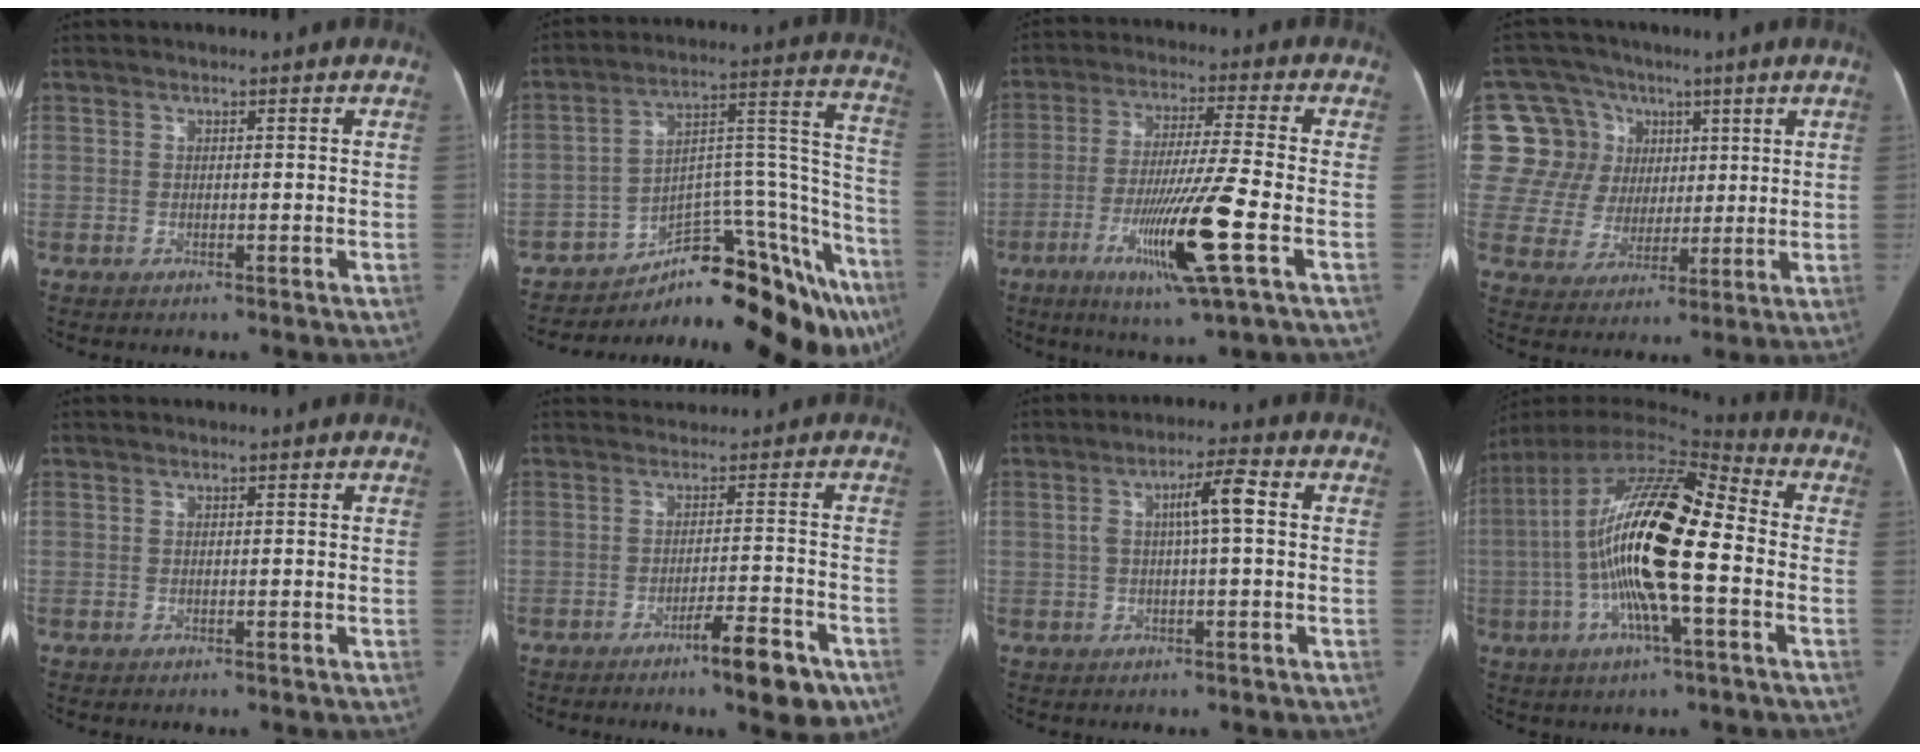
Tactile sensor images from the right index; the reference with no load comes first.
{"total": 22.2, "force": [-17.2, 7.1, 12.0], "torque": [-0.060, 0.077, -0.226]}
{"total": 13.3, "force": [-4.9, -0.7, 12.4], "torque": [-0.232, -0.026, -0.092]}
{"total": 15.6, "force": [5.3, 14.2, 3.7], "torque": [-0.093, 0.067, 0.107]}
{"total": 0.0}
{"total": 6.0, "force": [-3.5, 1.4, 4.7], "torque": [-0.051, 0.001, -0.048]}
{"total": 5.5, "force": [0.7, 0.6, 5.4], "torque": [-0.097, 0.018, 0.010]}
{"total": 21.5, "force": [-1.7, 4.1, 21.0], "torque": [-0.418, 0.012, -0.037]}